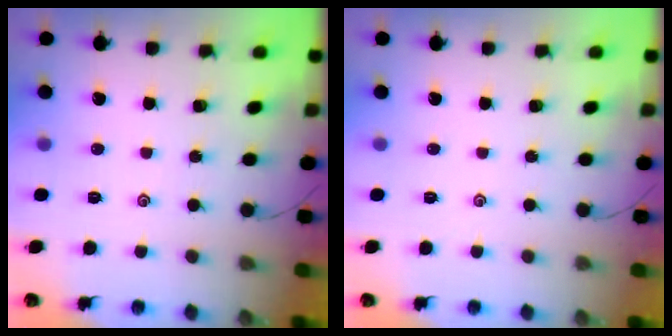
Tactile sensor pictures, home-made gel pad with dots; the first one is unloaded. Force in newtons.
{"total": 0.0}